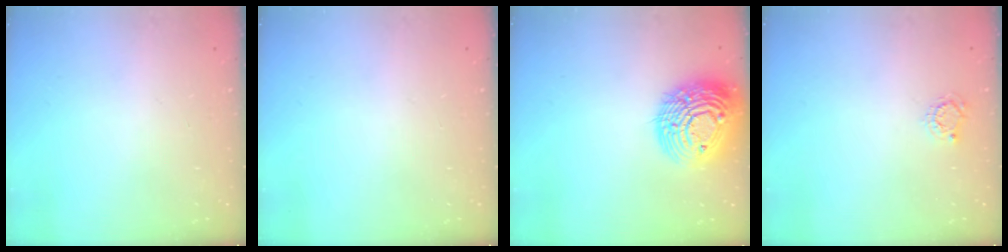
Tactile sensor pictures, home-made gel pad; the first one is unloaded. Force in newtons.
{"total": 0.0}
{"total": 20.6, "press": 20.5, "slide": 1.8}
{"total": 2.5, "press": 2.5, "slide": 0.4}